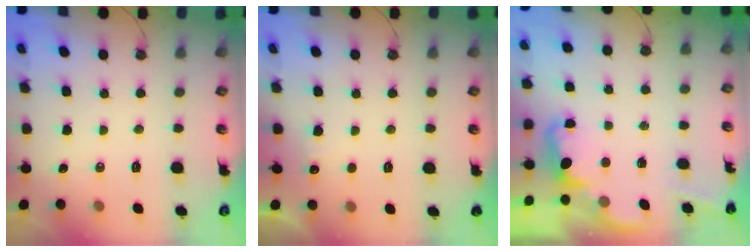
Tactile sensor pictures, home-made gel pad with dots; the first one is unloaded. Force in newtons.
{"total": 4.6, "press": 4.5, "slide": 1.1}
{"total": 2.1, "press": 2.0, "slide": 0.6}